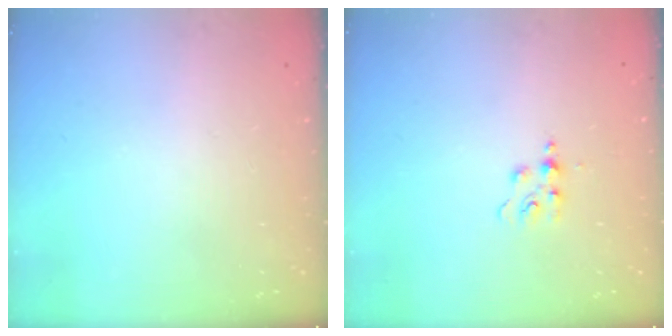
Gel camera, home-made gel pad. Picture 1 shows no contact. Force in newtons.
{"total": 4.2, "press": 4.2, "slide": 0.4}